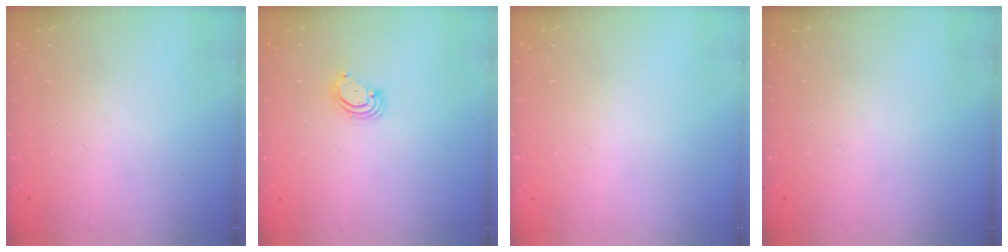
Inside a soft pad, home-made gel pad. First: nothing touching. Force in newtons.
{"total": 3.0, "press": 2.9, "slide": 0.3}
{"total": 0.0}
{"total": 0.0}